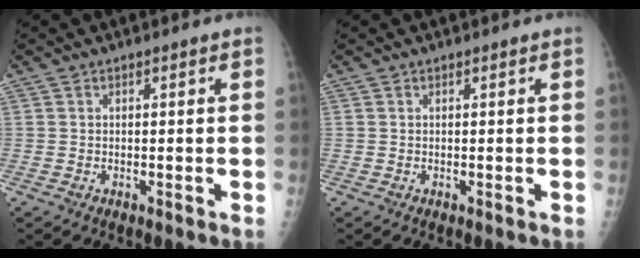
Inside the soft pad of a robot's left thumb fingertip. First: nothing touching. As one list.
[{"total": 0.0}]